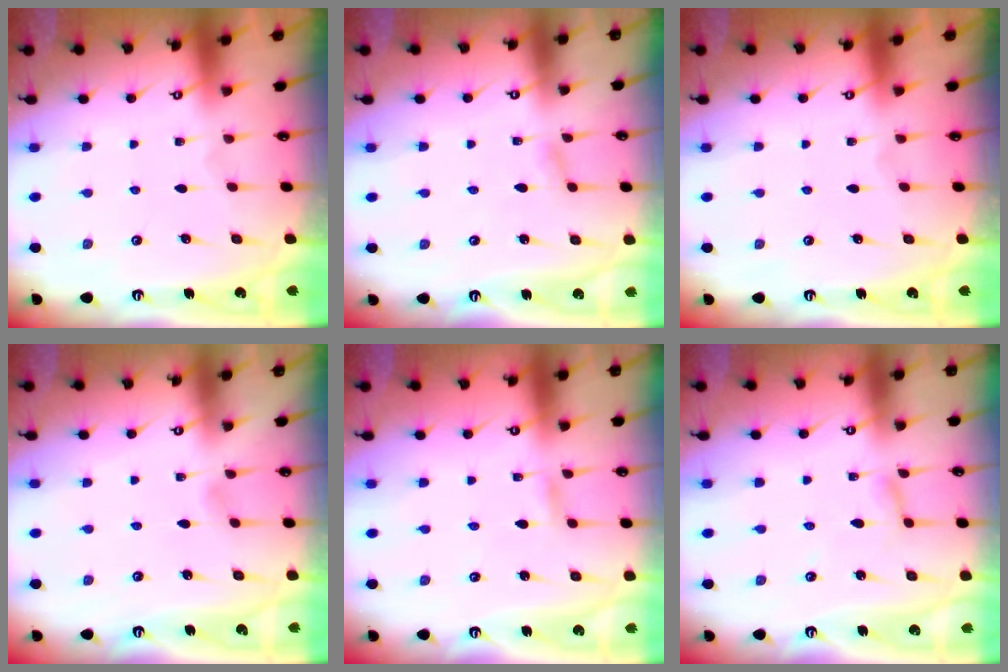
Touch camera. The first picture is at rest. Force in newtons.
{"total": 2.8, "press": 2.8, "slide": 0.4}
{"total": 0.0}
{"total": 2.8, "press": 2.8, "slide": 0.3}
{"total": 1.9, "press": 1.9, "slide": 0.1}
{"total": 2.8, "press": 2.7, "slide": 0.3}